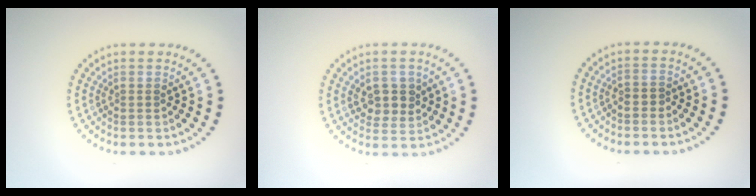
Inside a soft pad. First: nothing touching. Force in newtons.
{"total": 2.8, "press": 2.7, "slide": 0.8}
{"total": 0.6, "press": 0.5, "slide": 0.4}